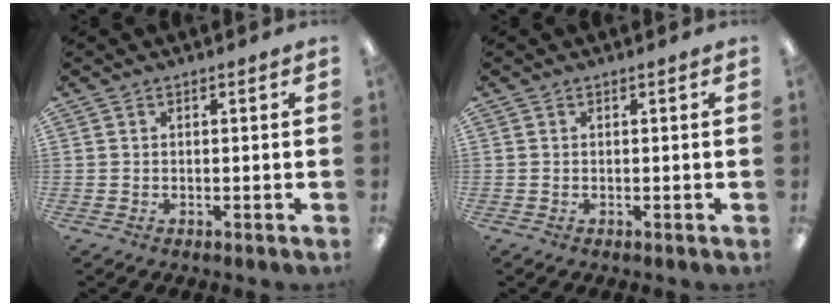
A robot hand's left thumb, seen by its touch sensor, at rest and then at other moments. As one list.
[{"total": 0.0}]